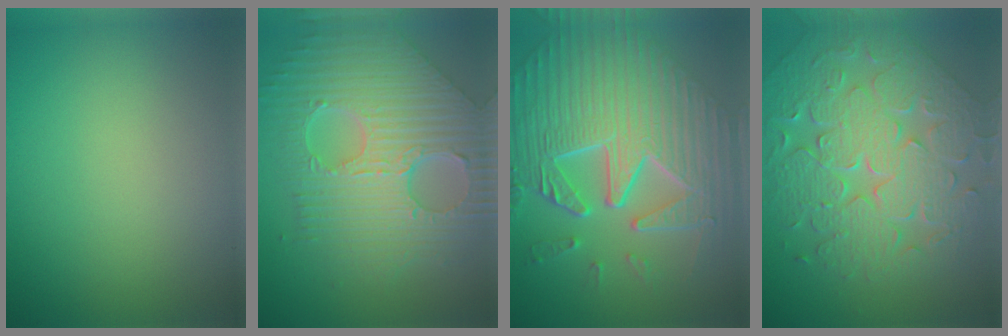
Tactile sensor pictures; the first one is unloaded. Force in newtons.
{"total": 10.3, "press": 7.1, "slide": 7.5}
{"total": 10.8, "press": 7.4, "slide": 7.9}
{"total": 8.5, "press": 6.9, "slide": 4.9}